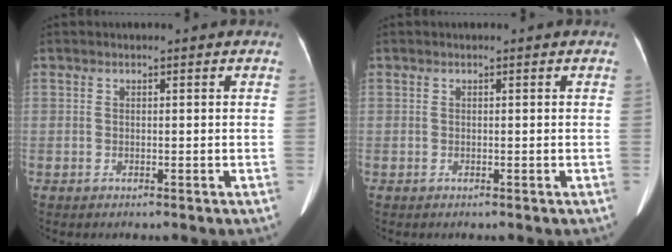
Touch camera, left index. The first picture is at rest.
{"total": 0.0}